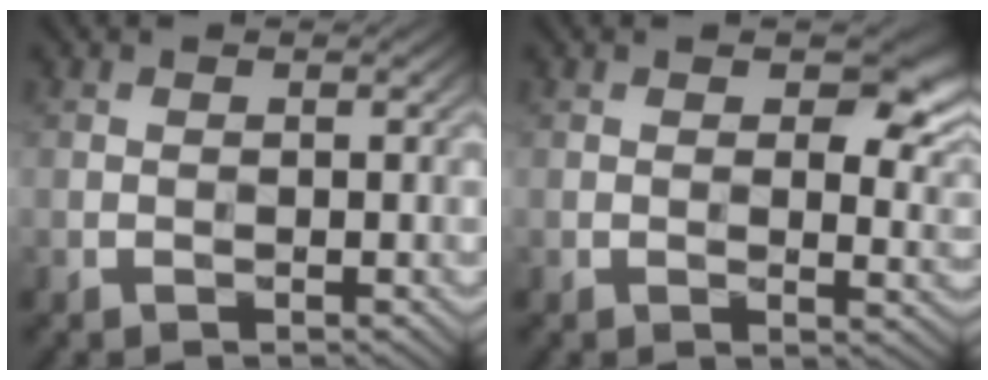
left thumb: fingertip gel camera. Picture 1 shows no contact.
{"total": 6.0, "force": [2.3, 3.2, 4.5], "torque": [-0.059, -0.007, 0.036]}